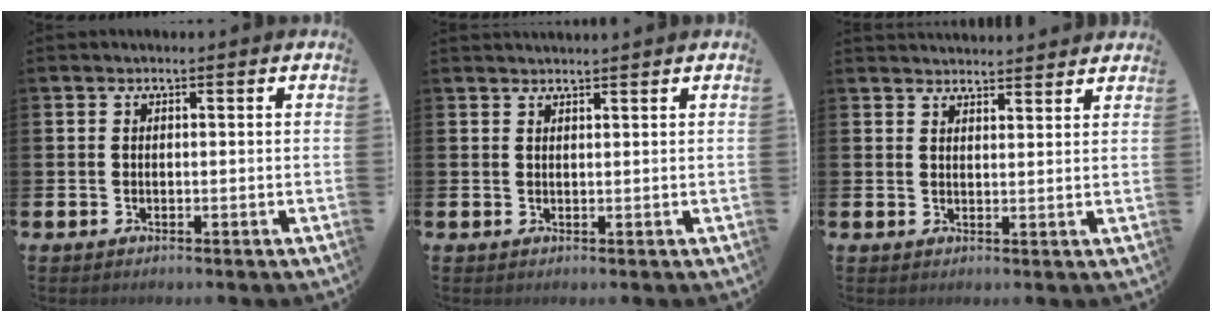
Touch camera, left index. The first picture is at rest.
{"total": 1.2, "force": [1.2, -0.2, 0.0], "torque": [0.005, -0.006, 0.021]}
{"total": 2.9, "force": [2.9, 0.2, -0.1], "torque": [0.001, -0.016, 0.053]}